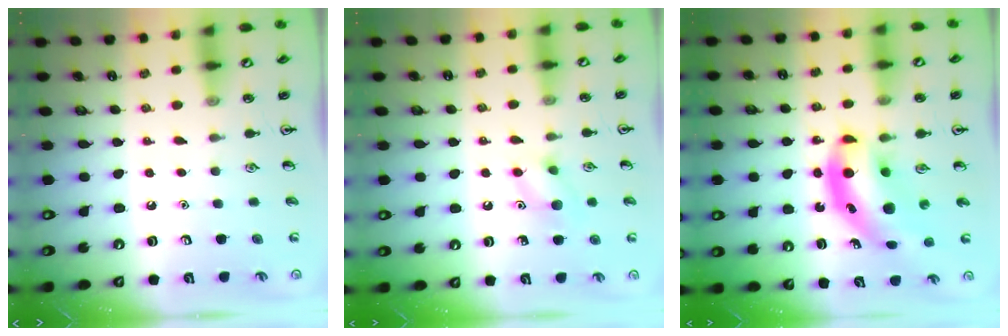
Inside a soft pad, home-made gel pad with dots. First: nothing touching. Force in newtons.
{"total": 8.1, "press": 8.1, "slide": 0.5}
{"total": 12.5, "press": 11.9, "slide": 3.7}